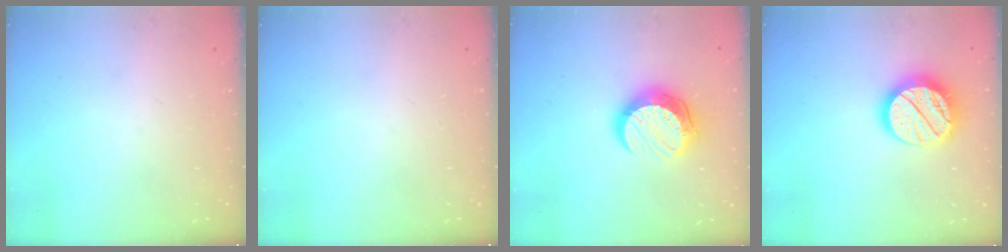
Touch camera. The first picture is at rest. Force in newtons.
{"total": 0.0}
{"total": 12.3, "press": 12.2, "slide": 1.0}
{"total": 18.4, "press": 18.3, "slide": 1.3}